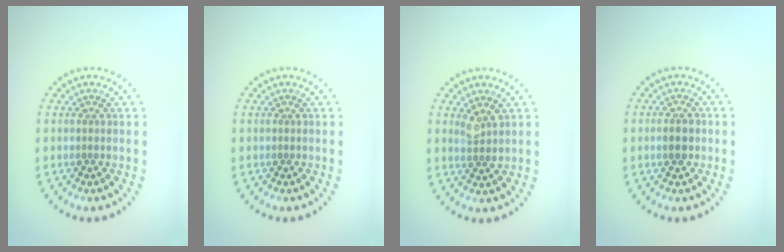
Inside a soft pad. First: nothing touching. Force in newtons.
{"total": 0.0}
{"total": 1.7, "press": 1.4, "slide": 1.0}
{"total": 1.8, "press": 1.8, "slide": 0.2}